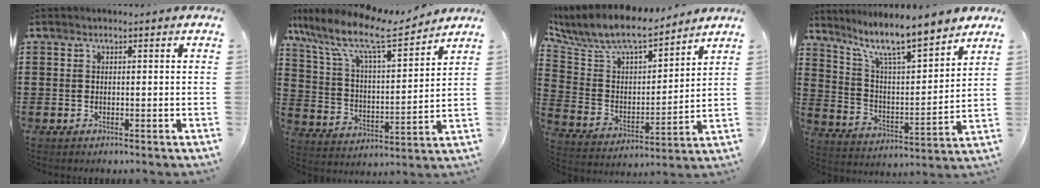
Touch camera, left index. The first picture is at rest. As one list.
[{"total": 11.4, "force": [8.8, 2.3, 6.9], "torque": [-0.166, -0.047, 0.148]}, {"total": 8.6, "force": [7.6, 2.2, 3.4], "torque": [-0.101, -0.050, 0.130]}, {"total": 9.6, "force": [8.2, 1.3, 5.0], "torque": [-0.120, -0.050, 0.136]}]